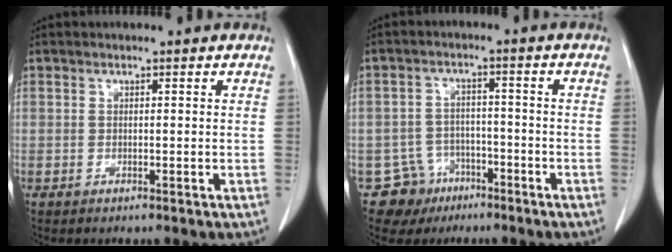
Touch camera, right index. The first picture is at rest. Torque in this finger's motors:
{"motor_torque": [-0.09, -0.14, -0.28, -0.13]}